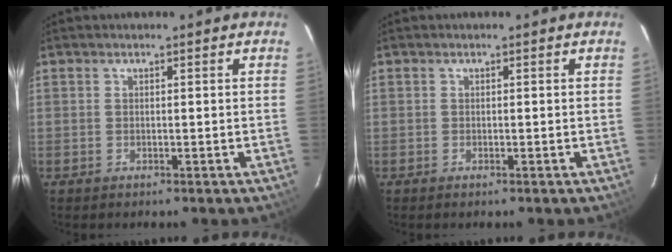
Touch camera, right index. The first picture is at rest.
{"total": 0.0}